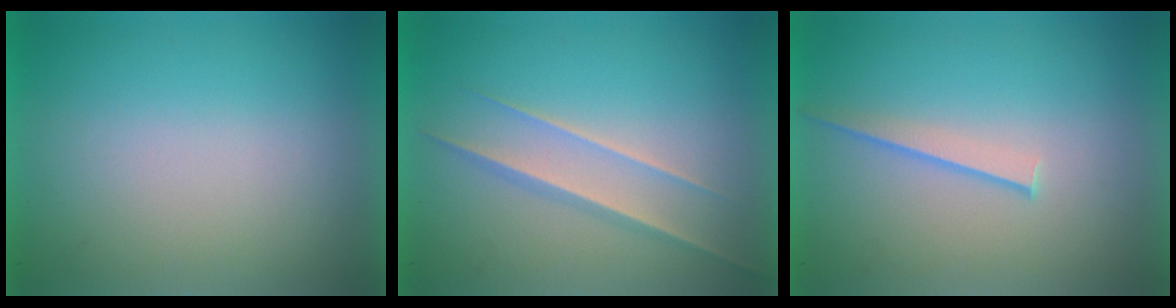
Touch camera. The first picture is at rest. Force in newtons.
{"total": 1.5}
{"total": 1.1}